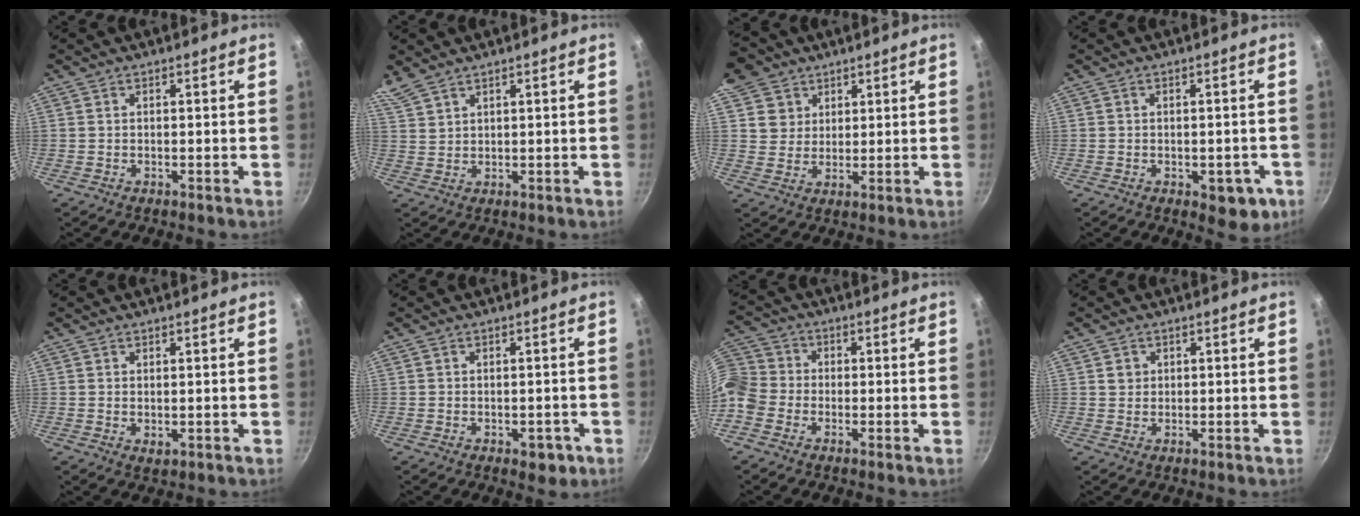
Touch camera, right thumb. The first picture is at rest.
{"total": 4.9, "force": [4.3, 1.6, 1.8], "torque": [-0.037, -0.004, 0.093]}
{"total": 8.5, "force": [4.5, 7.0, 1.8], "torque": [0.002, 0.003, 0.082]}
{"total": 6.4, "force": [-2.3, 3.7, 4.7], "torque": [-0.026, 0.012, -0.022]}
{"total": 1.5, "force": [0.3, 0.9, 1.2], "torque": [-0.018, -0.005, 0.005]}
{"total": 4.0, "force": [-1.7, 2.4, 2.7], "torque": [-0.016, 0.014, -0.013]}
{"total": 10.0, "force": [-2.9, 8.3, 4.7], "torque": [-0.097, 0.038, -0.078]}
{"total": 2.0, "force": [0.5, 1.9, 0.5], "torque": [0.000, 0.004, 0.008]}